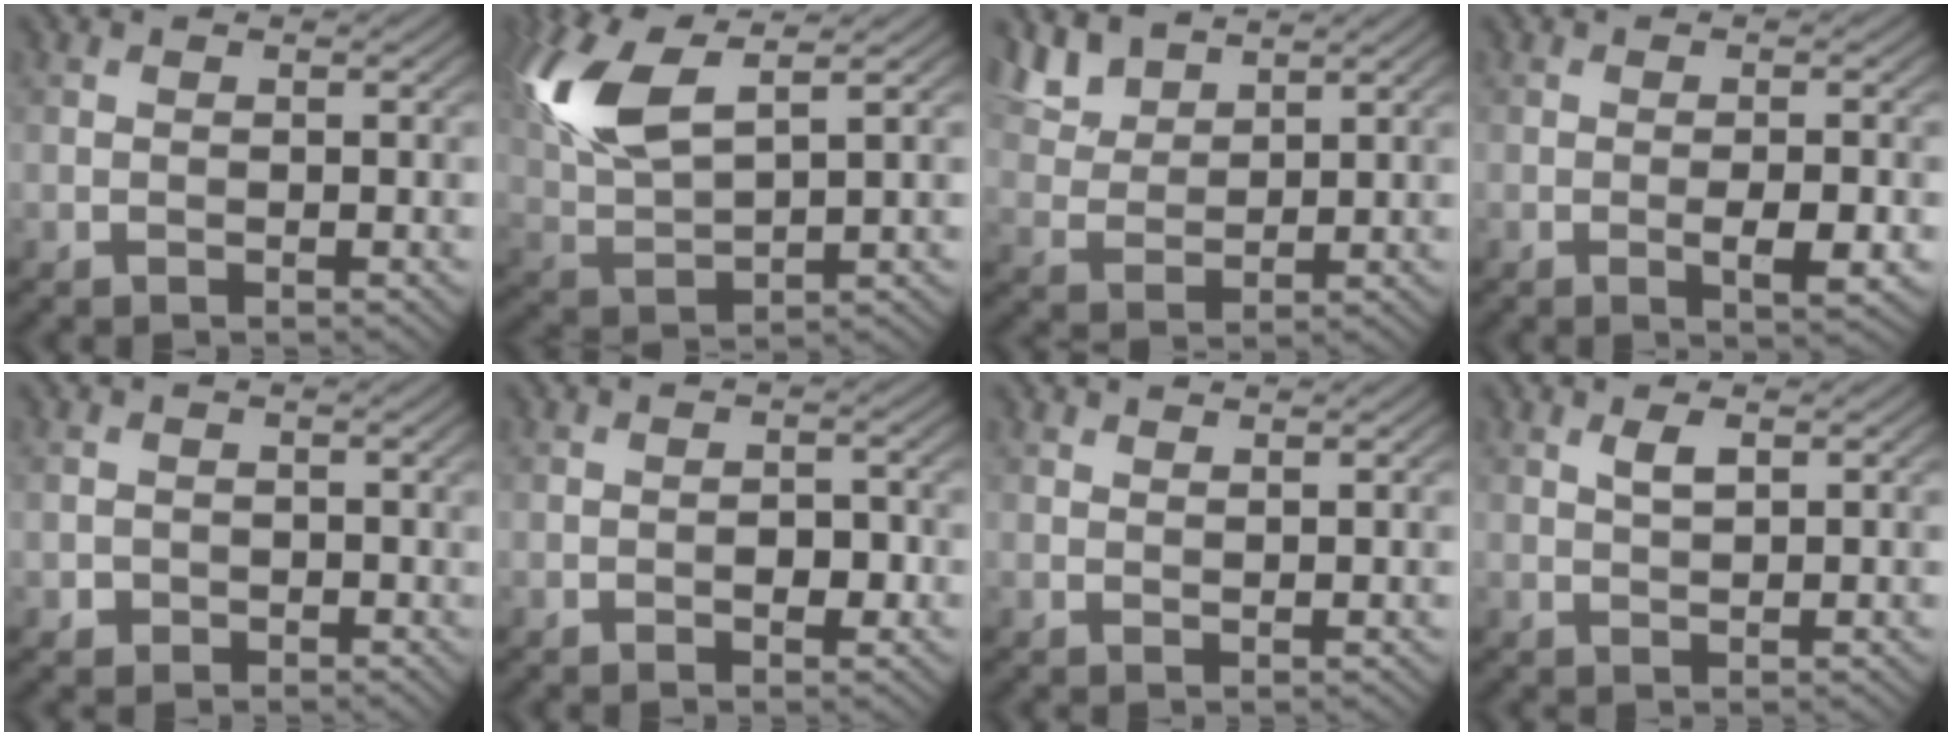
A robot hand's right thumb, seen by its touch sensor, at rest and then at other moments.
{"total": 11.3, "force": [5.1, 4.1, 9.1], "torque": [-0.232, 0.015, 0.104]}
{"total": 5.4, "force": [4.3, 2.1, 2.4], "torque": [-0.067, 0.006, 0.096]}
{"total": 3.4, "force": [-1.0, 0.7, 3.2], "torque": [-0.055, 0.001, -0.014]}
{"total": 1.4, "force": [-0.4, 1.3, 0.1], "torque": [0.001, -0.005, -0.011]}
{"total": 2.2, "force": [-0.7, 1.2, 1.7], "torque": [-0.025, 0.003, -0.012]}
{"total": 0.9, "force": [0.8, 0.0, 0.3], "torque": [-0.009, -0.001, 0.016]}
{"total": 1.9, "force": [1.0, 0.7, 1.5], "torque": [-0.034, 0.000, 0.022]}